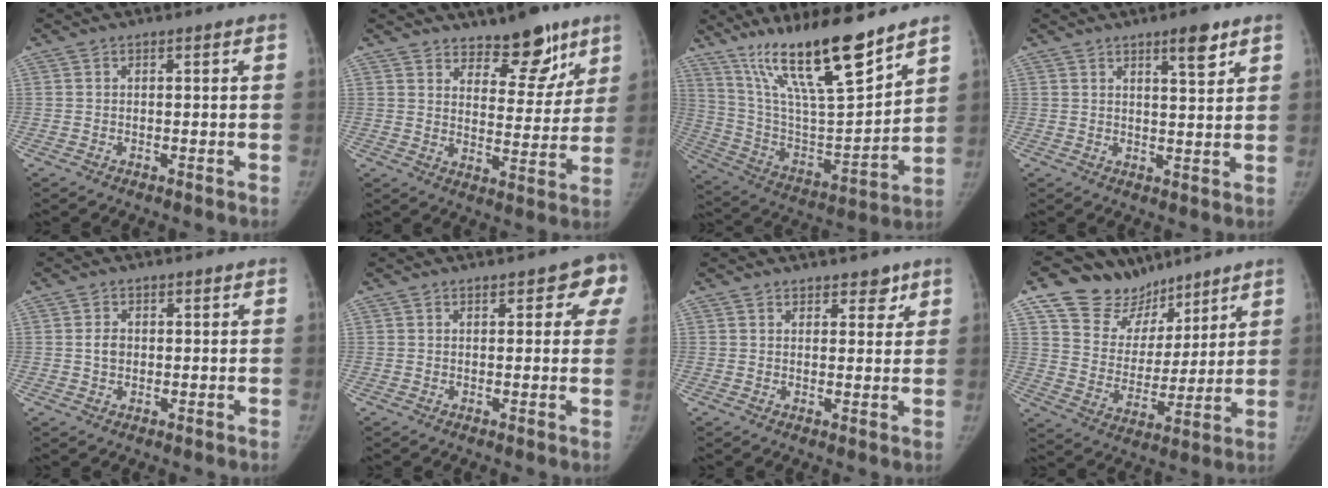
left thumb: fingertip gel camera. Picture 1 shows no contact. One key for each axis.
{"total": 11.6, "fx": 8.5, "fy": 5.2, "fz": 6.0, "tx": -0.037, "ty": -0.060, "tz": 0.130}
{"total": 22.2, "fx": 15.8, "fy": 3.9, "fz": 15.2, "tx": -0.242, "ty": -0.074, "tz": 0.287}
{"total": 5.2, "fx": 3.4, "fy": 1.1, "fz": 3.8, "tx": -0.047, "ty": -0.023, "tz": 0.051}
{"total": 2.3, "fx": 0.4, "fy": 1.8, "fz": 1.4, "tx": -0.018, "ty": -0.001, "tz": 0.008}
{"total": 5.9, "fx": 3.0, "fy": 2.8, "fz": 4.3, "tx": -0.013, "ty": -0.005, "tz": 0.024}
{"total": 3.6, "fx": 2.6, "fy": 1.9, "fz": 1.5, "tx": 0.007, "ty": -0.015, "tz": 0.037}
{"total": 15.7, "fx": 11.7, "fy": 9.8, "fz": 3.8, "tx": -0.013, "ty": -0.066, "tz": 0.208}